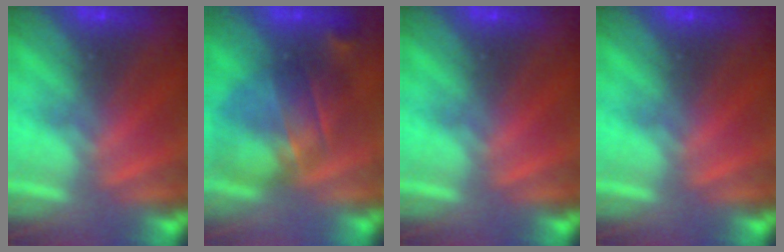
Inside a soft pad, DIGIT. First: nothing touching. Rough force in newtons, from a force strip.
{"total": 7.2}
{"total": 0.0}
{"total": 0.0}